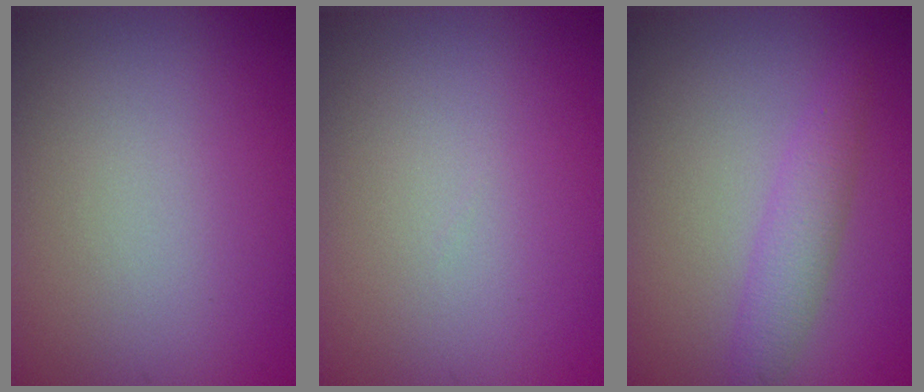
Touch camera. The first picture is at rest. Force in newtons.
{"total": 0.0}
{"total": 2.5, "press": 2.5, "slide": 0.1}